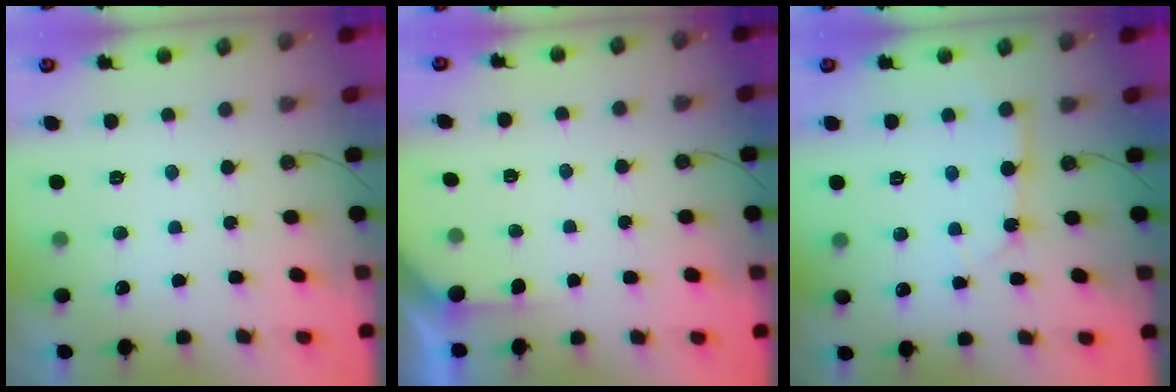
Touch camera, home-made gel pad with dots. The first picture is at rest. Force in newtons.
{"total": 2.0, "press": 2.0, "slide": 0.2}
{"total": 3.1, "press": 3.1, "slide": 0.2}